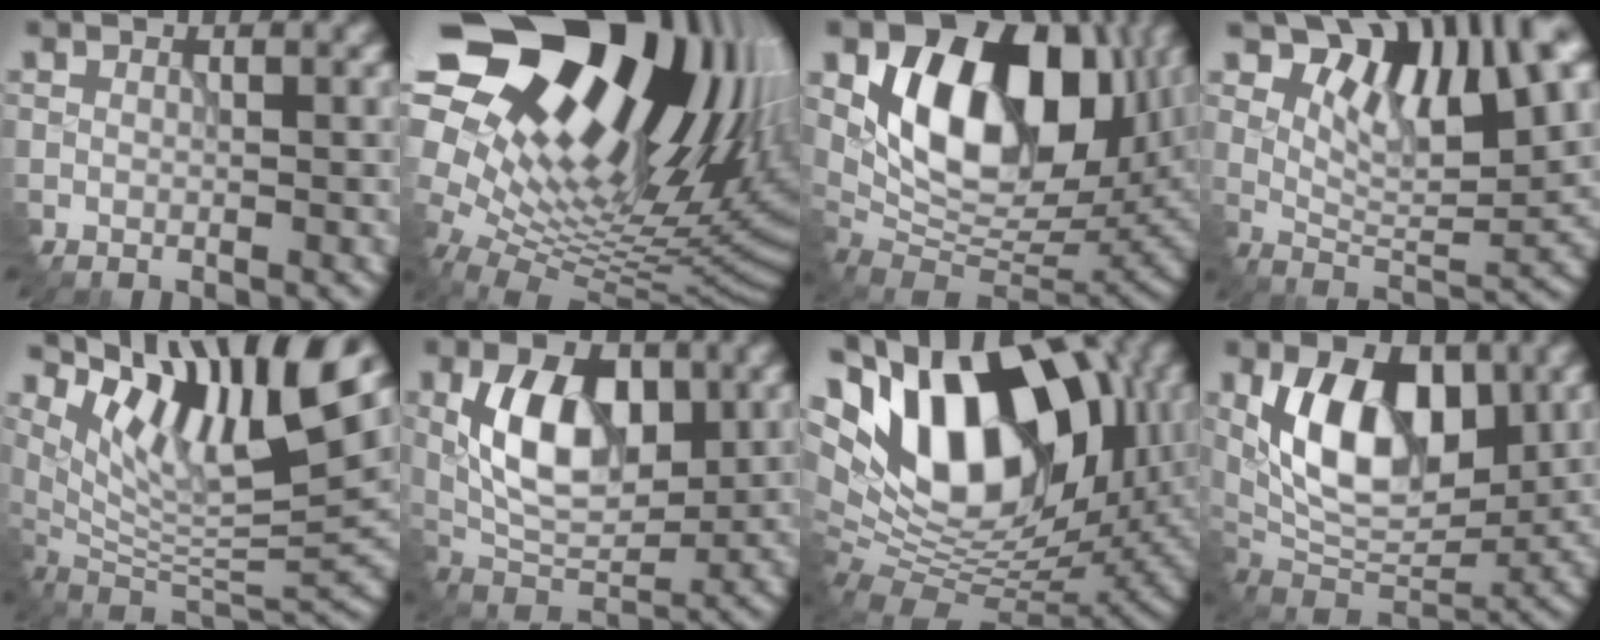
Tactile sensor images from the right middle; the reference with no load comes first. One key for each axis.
{"total": 20.7, "fx": 8.6, "fy": 10.4, "fz": 15.7, "tx": -0.219, "ty": 0.034, "tz": 0.152}
{"total": 13.5, "fx": 3.7, "fy": 8.6, "fz": 9.7, "tx": -0.141, "ty": 0.001, "tz": 0.062}
{"total": 10.8, "fx": 5.1, "fy": 4.9, "fz": 8.1, "tx": -0.132, "ty": -0.001, "tz": 0.095}
{"total": 11.9, "fx": 6.4, "fy": 3.7, "fz": 9.3, "tx": -0.175, "ty": 0.011, "tz": 0.128}
{"total": 8.1, "fx": 1.1, "fy": 4.8, "fz": 6.5, "tx": -0.117, "ty": 0.000, "tz": 0.019}
{"total": 16.1, "fx": 4.2, "fy": 9.5, "fz": 12.3, "tx": -0.211, "ty": 0.028, "tz": 0.059}
{"total": 10.0, "fx": 1.9, "fy": 5.9, "fz": 7.8, "tx": -0.131, "ty": -0.008, "tz": 0.030}